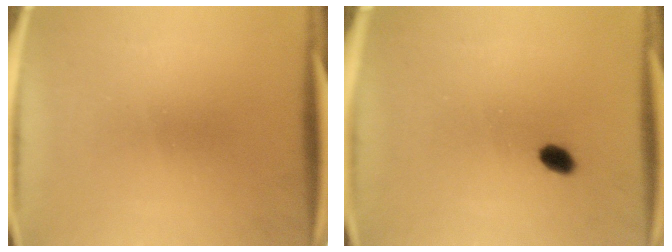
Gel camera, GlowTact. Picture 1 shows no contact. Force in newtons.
{"total": 2.4}